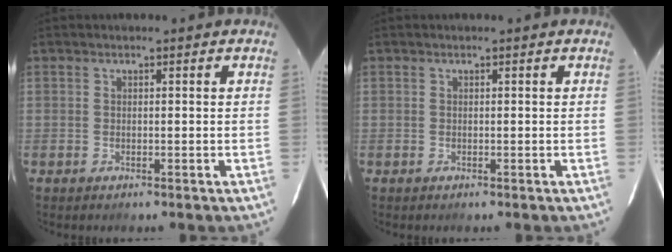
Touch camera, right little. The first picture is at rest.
{"total": 0.0}